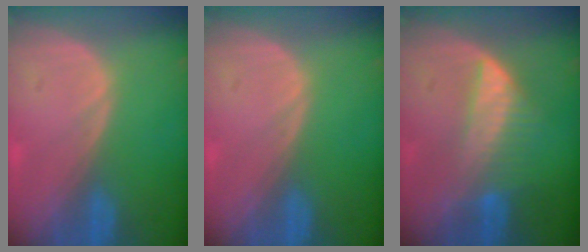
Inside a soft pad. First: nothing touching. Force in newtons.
{"total": 0.0}
{"total": 6.5, "press": 5.8, "slide": 2.9}